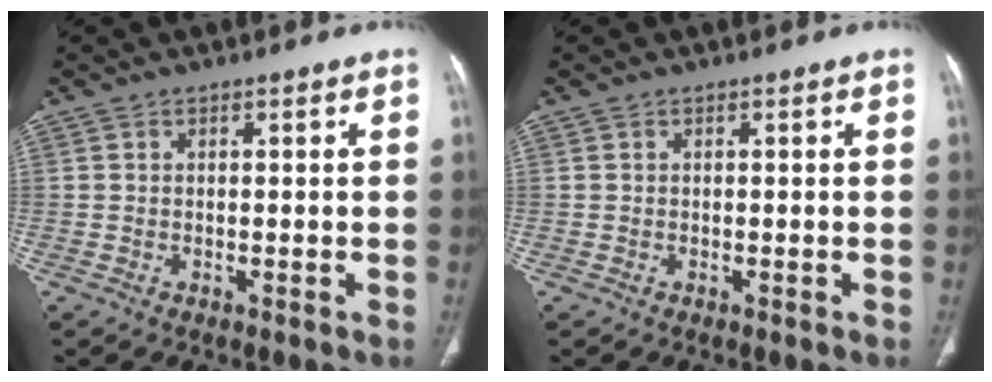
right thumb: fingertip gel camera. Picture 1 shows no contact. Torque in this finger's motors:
{"motor_torque": [0.10, 0.11, 0.00, 0.00, 0.00]}